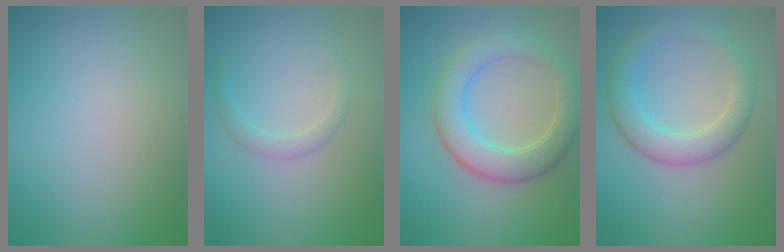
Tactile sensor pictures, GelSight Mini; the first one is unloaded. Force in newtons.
{"total": 1.3, "press": 1.3, "slide": 0.0}
{"total": 5.7, "press": 5.7, "slide": 0.3}
{"total": 4.3, "press": 4.3, "slide": 0.2}